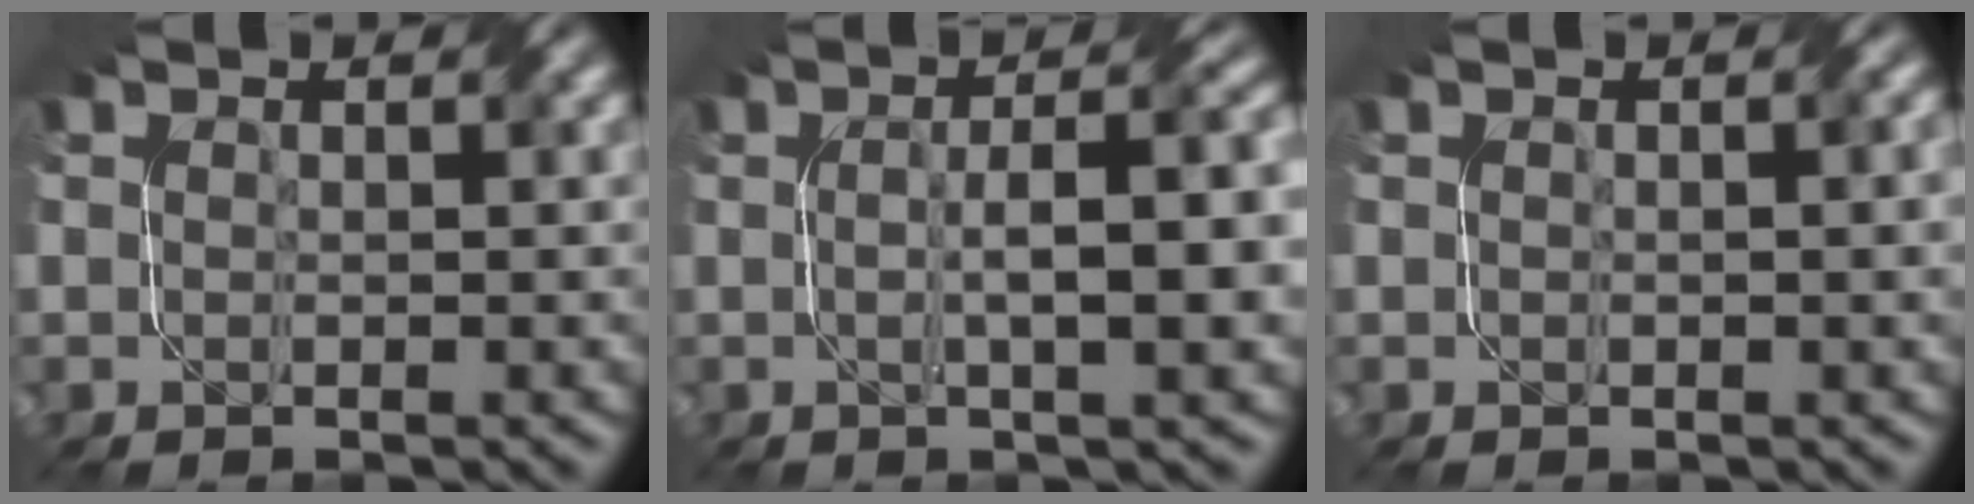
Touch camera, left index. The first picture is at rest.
{"total": 7.1, "force": [0.1, 1.8, 6.8], "torque": [-0.096, 0.008, 0.002]}
{"total": 1.7, "force": [0.3, 0.6, 1.6], "torque": [-0.021, 0.004, 0.006]}